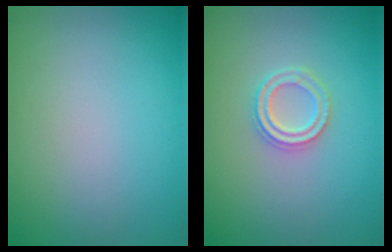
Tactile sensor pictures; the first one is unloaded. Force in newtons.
{"total": 2.2, "press": 2.2, "slide": 0.5}